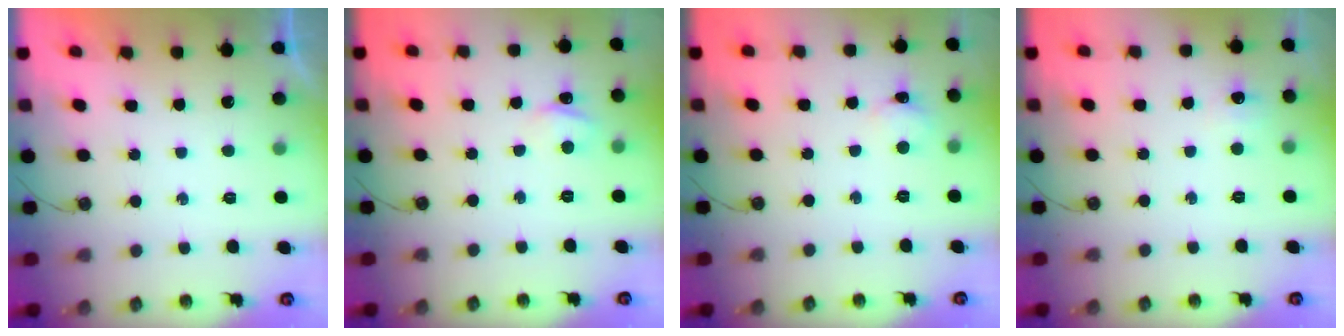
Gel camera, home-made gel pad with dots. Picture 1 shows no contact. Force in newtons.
{"total": 2.8, "press": 2.7, "slide": 0.4}
{"total": 2.2, "press": 2.2, "slide": 0.3}
{"total": 5.6, "press": 5.5, "slide": 0.7}